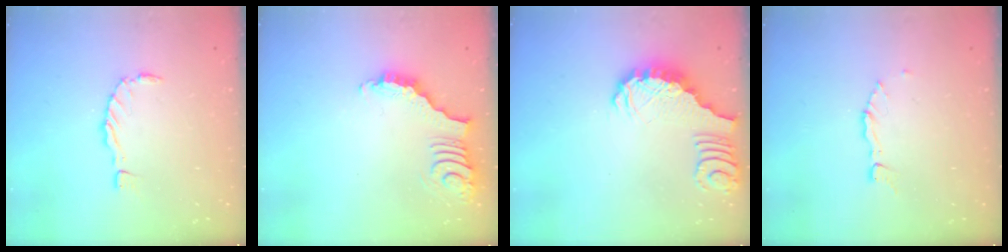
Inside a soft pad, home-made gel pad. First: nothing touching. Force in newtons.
{"total": 3.9, "press": 3.9, "slide": 0.7}
{"total": 2.7, "press": 2.7, "slide": 0.5}
{"total": 2.8, "press": 2.8, "slide": 0.2}